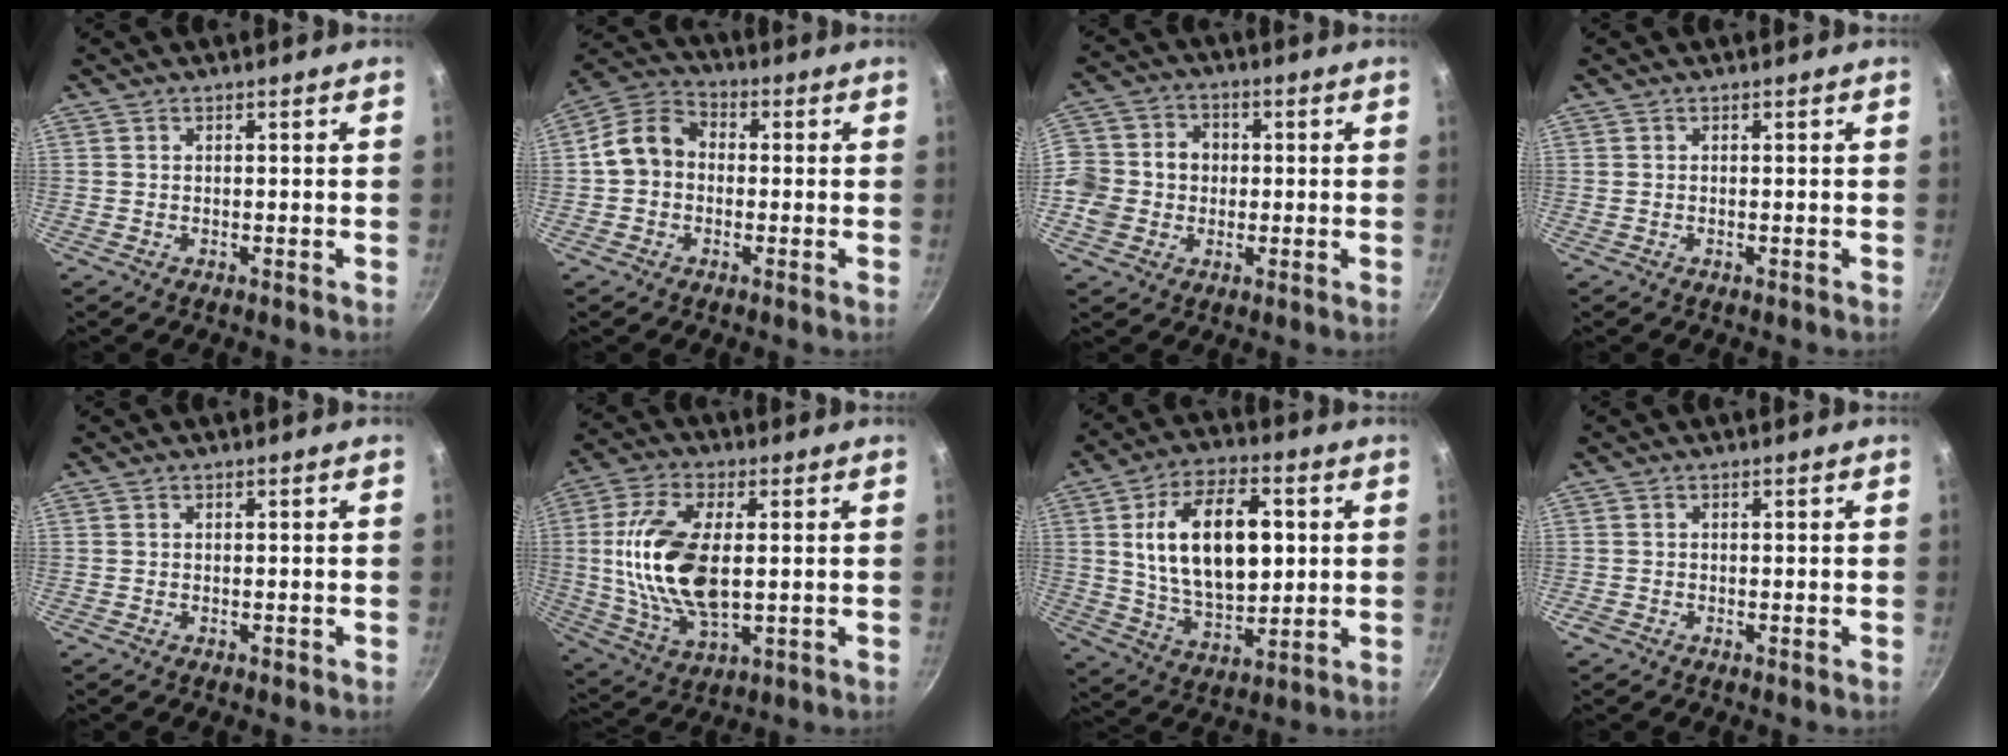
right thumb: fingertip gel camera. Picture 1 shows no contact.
{"total": 9.2, "force": [-0.2, 7.3, 5.5], "torque": [-0.091, 0.032, -0.020]}
{"total": 12.6, "force": [-0.7, 11.1, 6.0], "torque": [-0.106, 0.029, -0.011]}
{"total": 0.0}
{"total": 0.0}
{"total": 17.6, "force": [1.1, 8.6, 15.3], "torque": [-0.311, -0.008, 0.027]}
{"total": 18.7, "force": [3.3, 10.3, 15.3], "torque": [-0.229, -0.005, 0.060]}
{"total": 1.0, "force": [-0.5, 0.6, 0.7], "torque": [-0.009, -0.001, -0.009]}